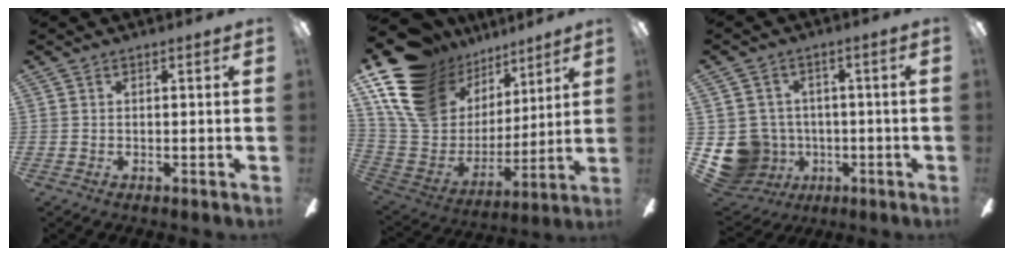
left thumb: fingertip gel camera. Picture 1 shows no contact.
{"total": 20.2, "force": [11.5, 13.2, 10.1], "torque": [-0.228, -0.067, 0.224]}
{"total": 10.7, "force": [-2.5, 10.0, 2.7], "torque": [-0.088, 0.016, -0.038]}